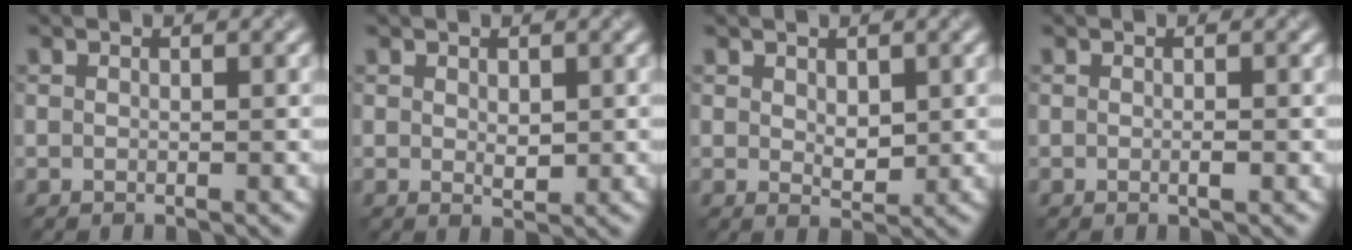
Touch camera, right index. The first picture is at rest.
{"total": 1.3, "force": [0.2, 0.7, 1.1], "torque": [-0.017, -0.004, 0.008]}
{"total": 1.8, "force": [0.5, 1.0, 1.4], "torque": [-0.023, -0.005, 0.014]}
{"total": 0.6, "force": [-0.2, 0.1, 0.6], "torque": [-0.011, -0.001, -0.003]}